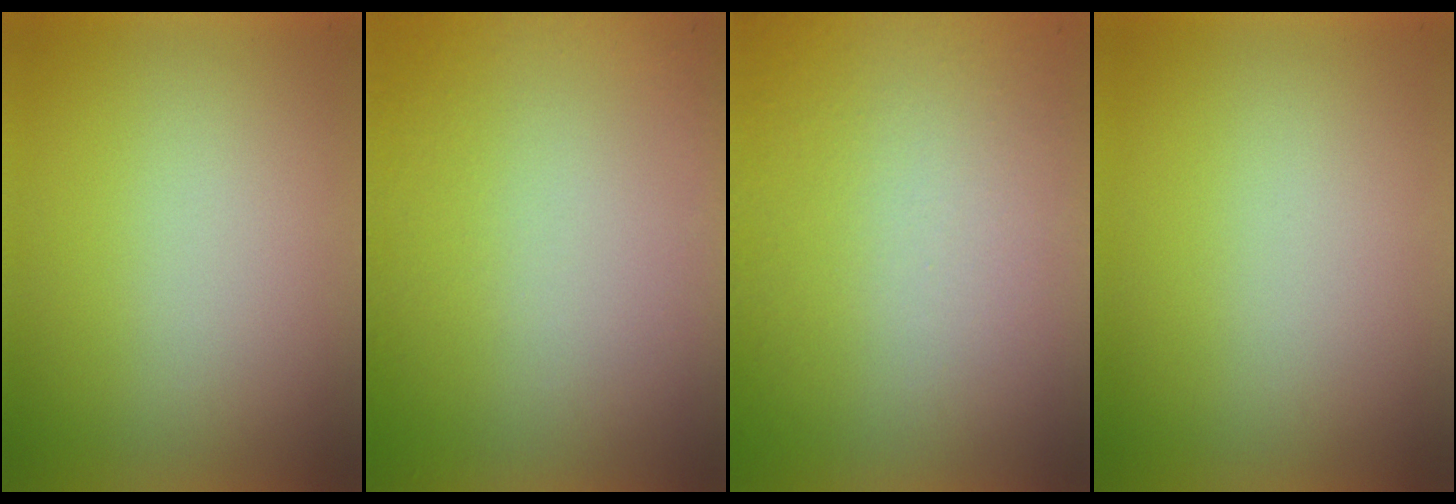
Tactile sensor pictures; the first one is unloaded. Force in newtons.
{"total": 5.3}
{"total": 9.5}
{"total": 0.0}